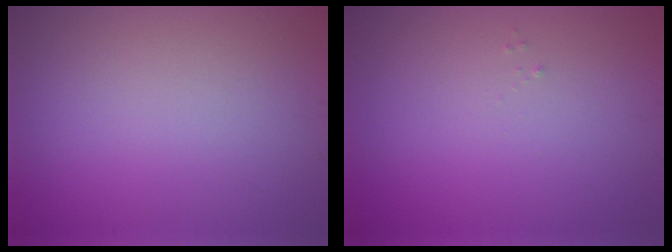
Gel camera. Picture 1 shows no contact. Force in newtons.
{"total": 0.0}